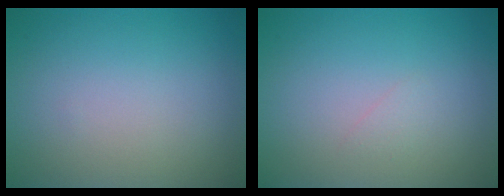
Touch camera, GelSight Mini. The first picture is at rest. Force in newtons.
{"total": 0.6, "press": 0.6, "slide": 0.0}